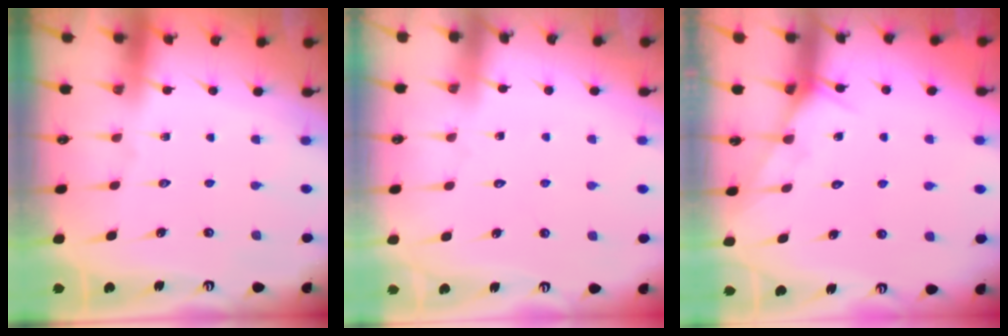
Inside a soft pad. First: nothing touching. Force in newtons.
{"total": 3.2, "press": 3.2, "slide": 0.3}
{"total": 5.8, "press": 5.8, "slide": 0.5}